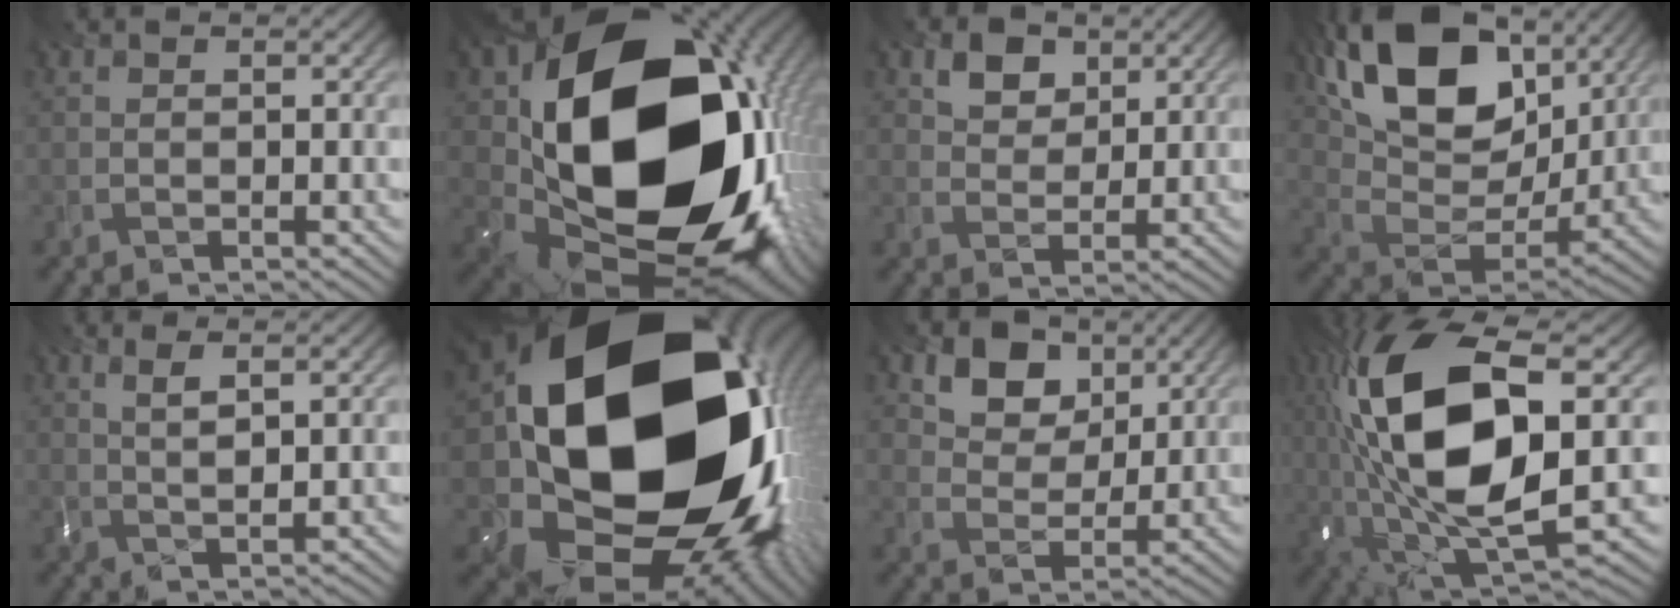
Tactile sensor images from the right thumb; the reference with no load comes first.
{"total": 22.2, "force": [2.2, 16.2, 14.9], "torque": [-0.325, -0.076, 0.089]}
{"total": 4.9, "force": [3.1, 3.1, 2.2], "torque": [-0.067, -0.005, 0.050]}
{"total": 17.4, "force": [9.3, 9.9, 10.8], "torque": [-0.231, 0.015, 0.169]}
{"total": 3.3, "force": [1.5, 0.6, 2.8], "torque": [-0.069, 0.006, 0.029]}
{"total": 23.4, "force": [2.3, 17.0, 15.9], "torque": [-0.325, -0.105, 0.092]}
{"total": 9.3, "force": [5.4, 6.2, 4.4], "torque": [-0.124, -0.004, 0.102]}
{"total": 19.4, "force": [2.7, 8.4, 17.3], "torque": [-0.377, 0.009, 0.044]}